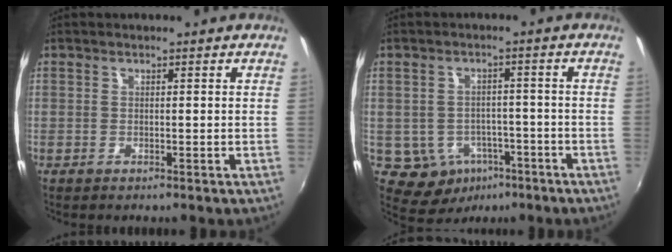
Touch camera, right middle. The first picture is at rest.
{"total": 8.4, "force": [-4.1, 6.8, 2.8], "torque": [-0.071, 0.007, -0.038]}